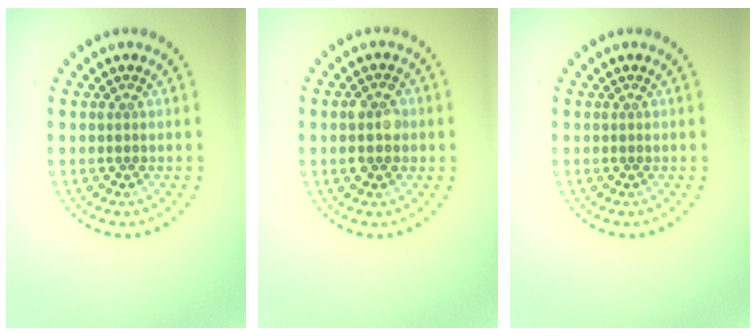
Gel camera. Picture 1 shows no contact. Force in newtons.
{"total": 2.8, "press": 2.8, "slide": 0.2}
{"total": 0.0}